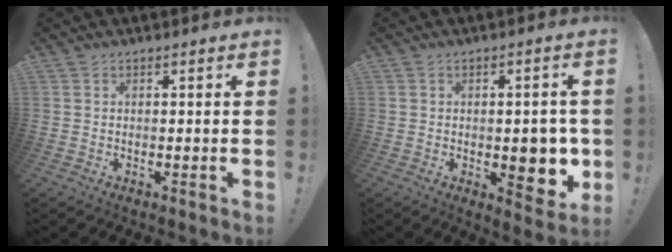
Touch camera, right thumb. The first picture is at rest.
{"total": 9.5, "force": [-1.2, 4.9, 8.0], "torque": [-0.088, -0.001, -0.008]}